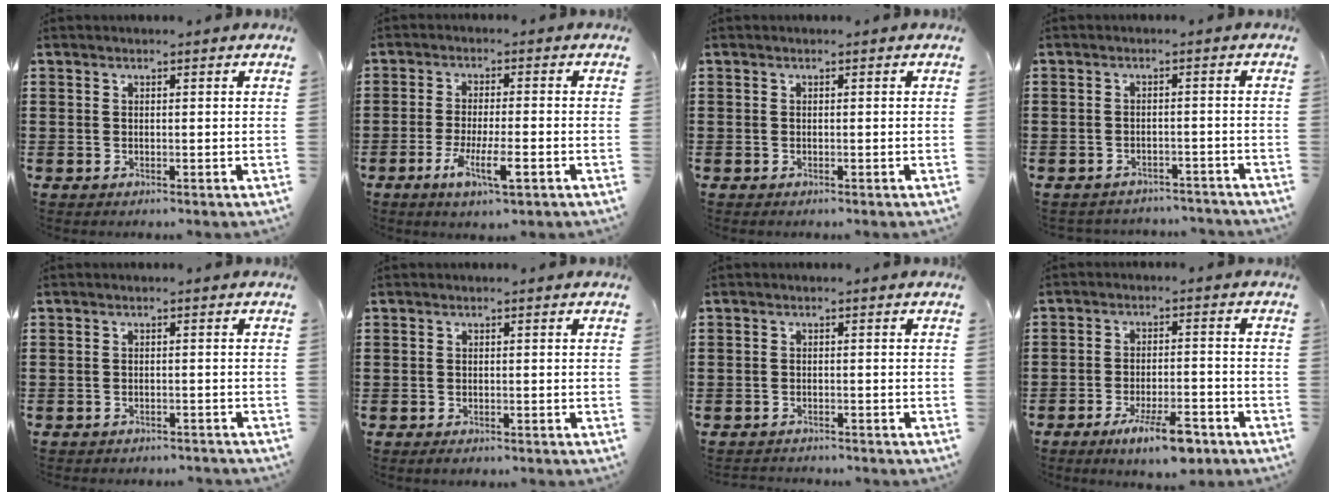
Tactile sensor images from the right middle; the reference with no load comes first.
{"total": 6.1, "force": [-2.8, 1.2, 5.3], "torque": [-0.105, -0.010, -0.051]}
{"total": 0.0}
{"total": 2.3, "force": [-2.3, 0.3, -0.1], "torque": [-0.006, -0.003, -0.049]}
{"total": 1.2, "force": [-1.2, 0.1, 0.1], "torque": [-0.005, 0.001, -0.026]}
{"total": 0.6, "force": [-0.6, 0.1, 0.2], "torque": [-0.007, -0.005, -0.010]}
{"total": 1.3, "force": [-1.3, 0.1, -0.2], "torque": [0.000, 0.004, -0.030]}
{"total": 6.8, "force": [-4.7, 1.8, 4.7], "torque": [-0.082, 0.002, -0.082]}